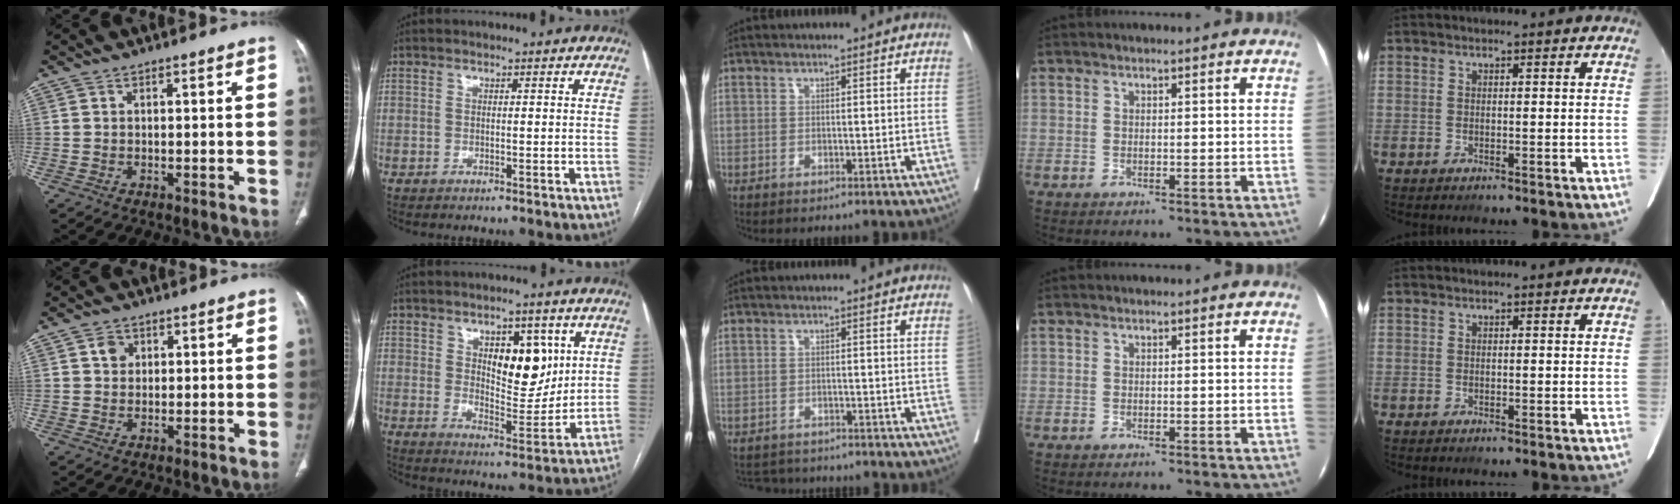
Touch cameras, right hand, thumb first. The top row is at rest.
{"thumb": {"total": 2.6, "force": [1.1, 2.2, 1.0], "torque": [-0.004, -0.004, 0.018]}, "index": {"total": 9.9, "force": [3.7, 4.6, 8.0], "torque": [-0.114, 0.000, 0.065]}, "middle": {"total": 4.1, "force": [-4.0, 1.1, 0.0], "torque": [0.004, -0.001, -0.060]}}